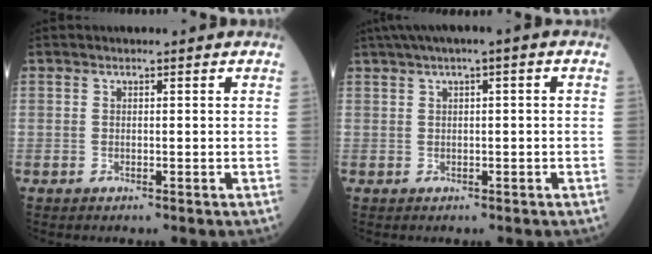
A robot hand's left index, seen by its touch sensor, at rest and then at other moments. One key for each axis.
{"total": 4.7, "fx": 2.1, "fy": 0.2, "fz": 4.2, "tx": -0.074, "ty": 0.021, "tz": 0.034}